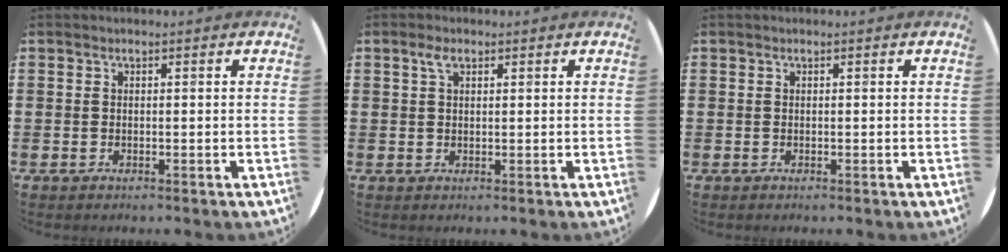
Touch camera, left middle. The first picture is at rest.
{"total": 1.9, "force": [1.1, 0.9, 1.3], "torque": [-0.020, 0.003, 0.017]}
{"total": 0.0}